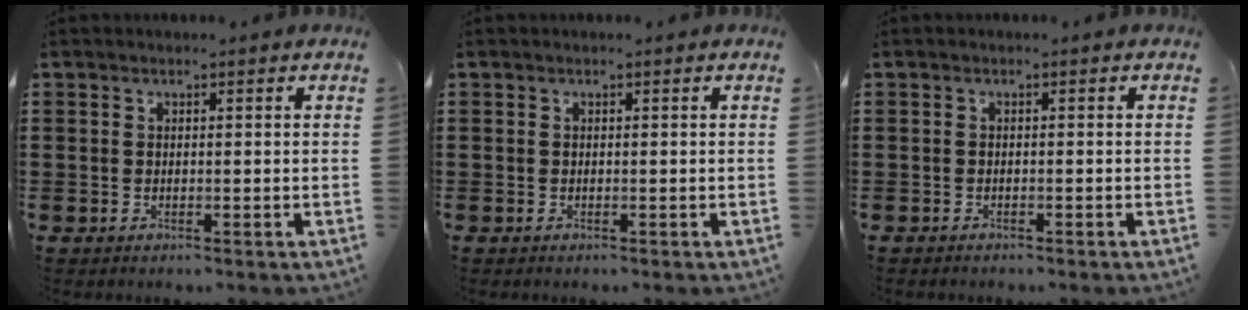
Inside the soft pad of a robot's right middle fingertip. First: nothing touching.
{"total": 0.0}
{"total": 0.7, "force": [-0.6, 0.2, 0.0], "torque": [-0.001, 0.003, -0.014]}